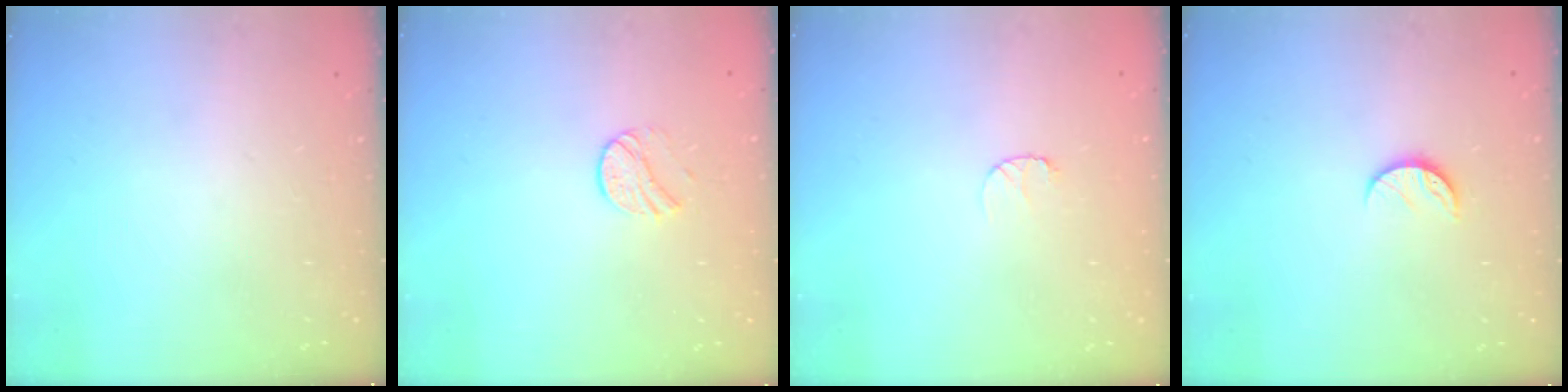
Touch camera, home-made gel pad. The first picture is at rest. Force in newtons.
{"total": 8.1, "press": 8.1, "slide": 0.6}
{"total": 3.4, "press": 3.3, "slide": 0.3}
{"total": 5.7, "press": 5.7, "slide": 0.6}